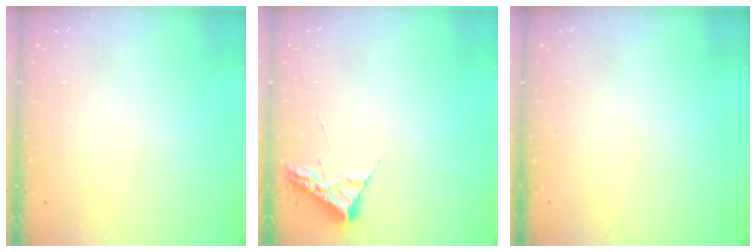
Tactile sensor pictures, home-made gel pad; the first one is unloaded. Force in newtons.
{"total": 2.6, "press": 2.6, "slide": 0.3}
{"total": 0.0}